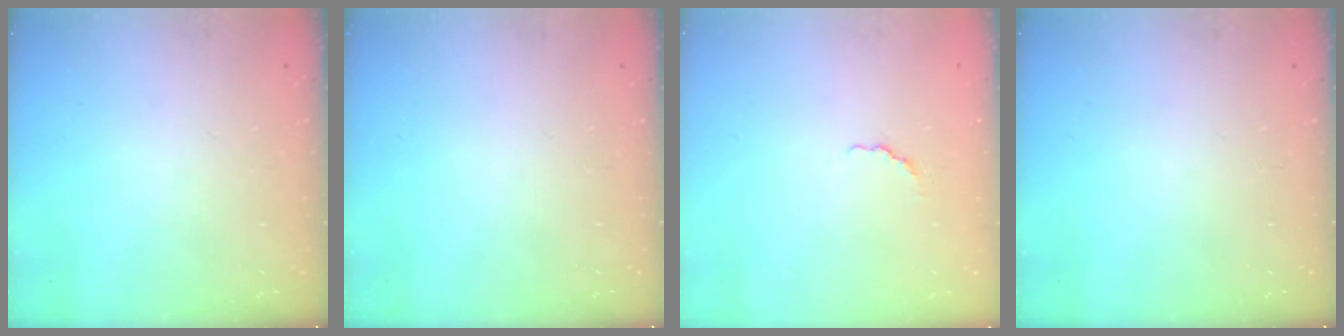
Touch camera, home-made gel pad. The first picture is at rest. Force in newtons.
{"total": 0.0}
{"total": 1.5, "press": 1.3, "slide": 0.7}
{"total": 0.0}